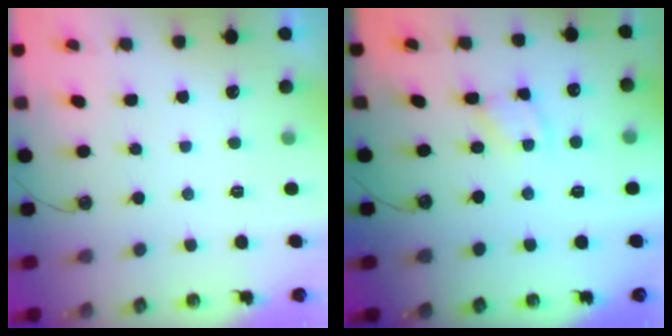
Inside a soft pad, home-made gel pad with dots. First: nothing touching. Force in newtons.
{"total": 1.9, "press": 1.8, "slide": 0.3}